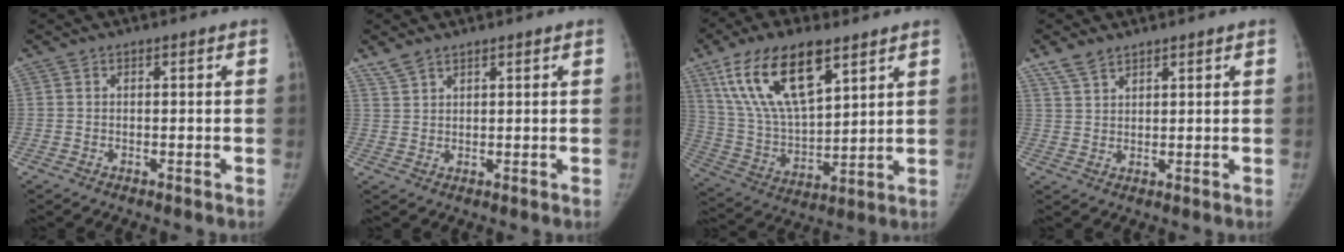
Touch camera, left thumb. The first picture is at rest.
{"total": 2.9, "force": [2.4, 1.1, 1.0], "torque": [-0.018, -0.001, 0.053]}
{"total": 19.5, "force": [10.5, 8.4, 14.1], "torque": [-0.243, -0.035, 0.204]}
{"total": 4.0, "force": [3.2, 1.8, 1.6], "torque": [-0.027, -0.006, 0.069]}